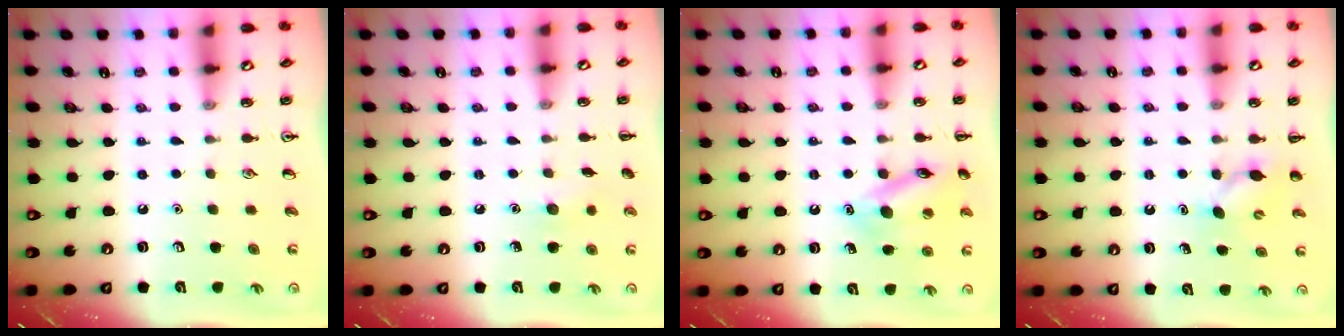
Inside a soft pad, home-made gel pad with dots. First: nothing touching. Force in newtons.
{"total": 5.6, "press": 5.4, "slide": 1.5}
{"total": 13.9, "press": 13.8, "slide": 1.3}
{"total": 4.6, "press": 4.5, "slide": 0.9}